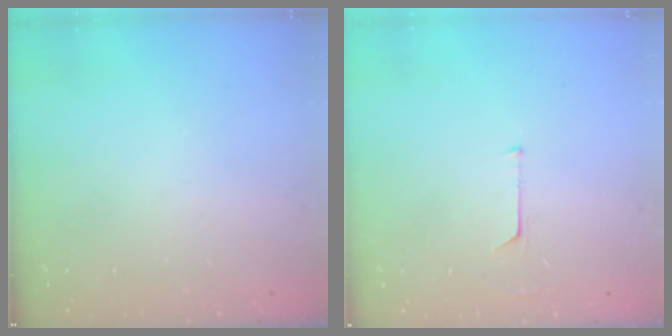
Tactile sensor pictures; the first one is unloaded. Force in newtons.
{"total": 4.6, "press": 4.6, "slide": 0.3}